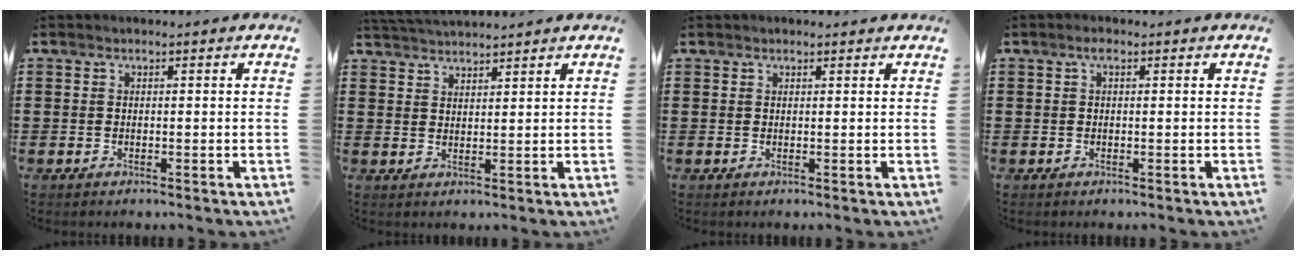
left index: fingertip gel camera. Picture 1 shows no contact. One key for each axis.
{"total": 3.0, "fx": 3.0, "fy": 0.0, "fz": 0.3, "tx": -0.015, "ty": -0.006, "tz": 0.057}
{"total": 0.7, "fx": 0.6, "fy": 0.3, "fz": 0.2, "tx": -0.005, "ty": 0.002, "tz": 0.012}
{"total": 1.3, "fx": 0.4, "fy": 0.5, "fz": 1.1, "tx": -0.024, "ty": 0.007, "tz": 0.006}